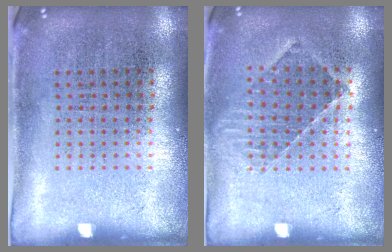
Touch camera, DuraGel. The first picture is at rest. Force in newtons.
{"total": 1.0, "press": 1.0, "slide": 0.3}